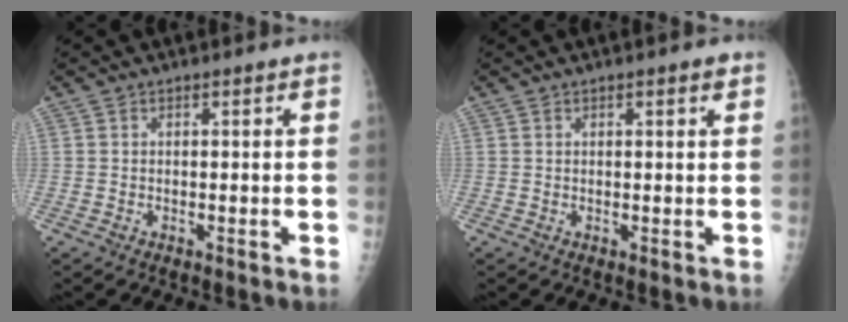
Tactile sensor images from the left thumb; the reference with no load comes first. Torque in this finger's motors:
{"motor_torque": [-0.03, -0.07, 0.07, 0.00, 0.06]}